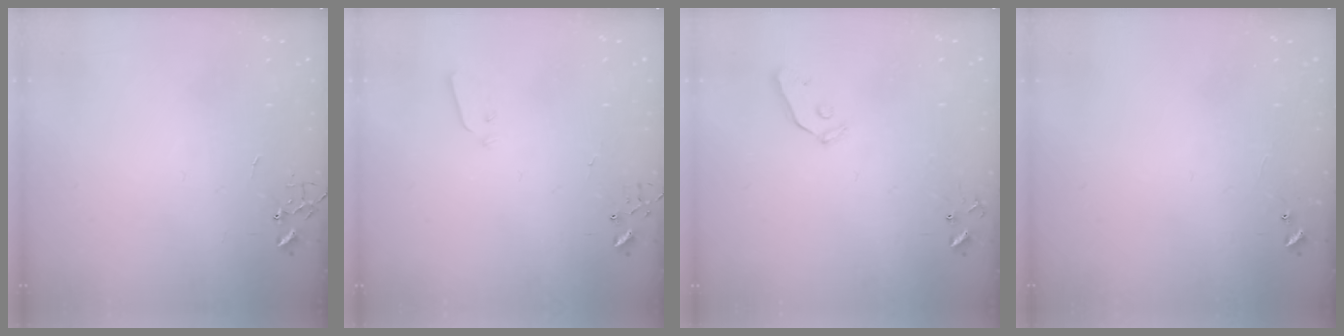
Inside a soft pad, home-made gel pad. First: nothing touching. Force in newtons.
{"total": 3.0, "press": 3.0, "slide": 0.3}
{"total": 4.7, "press": 4.6, "slide": 0.7}
{"total": 5.1, "press": 5.0, "slide": 0.3}